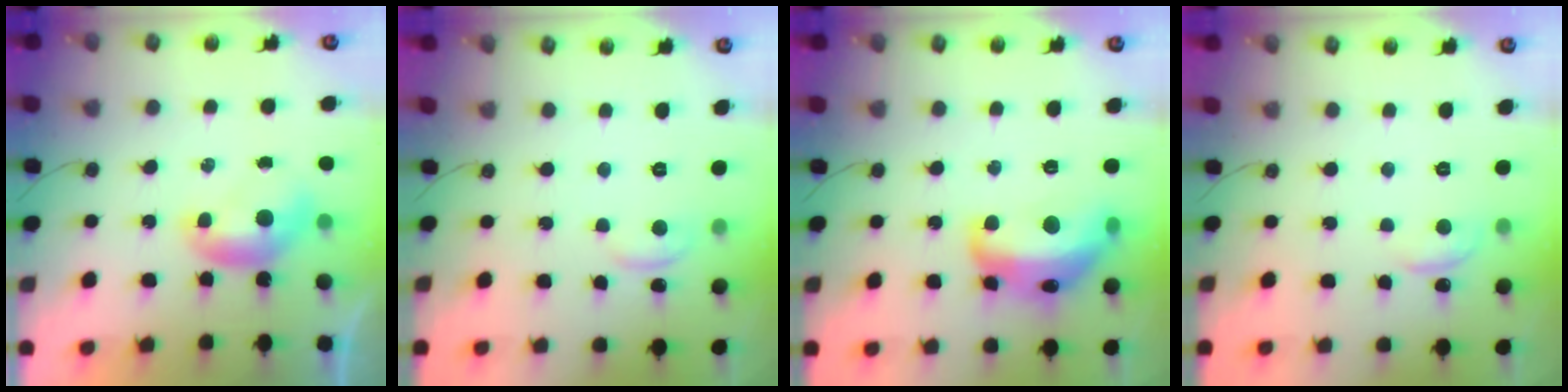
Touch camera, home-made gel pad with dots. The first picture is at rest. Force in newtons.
{"total": 1.8, "press": 1.8, "slide": 0.4}
{"total": 11.0, "press": 10.9, "slide": 0.9}
{"total": 1.6, "press": 1.3, "slide": 0.8}